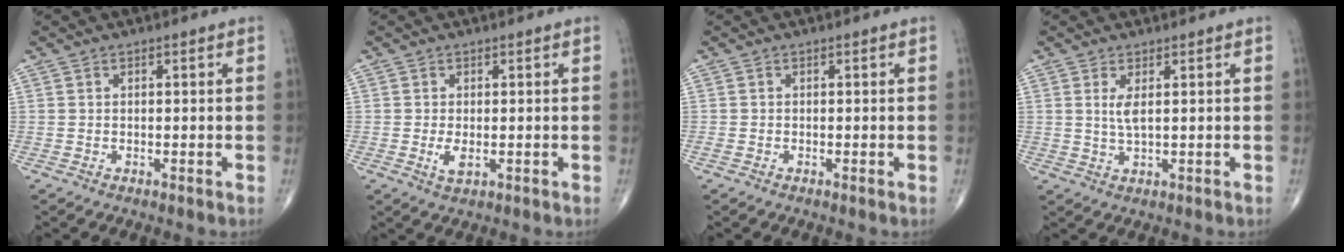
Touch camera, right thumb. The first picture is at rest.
{"total": 2.4, "force": [-0.4, 1.1, 2.1], "torque": [-0.044, -0.007, -0.006]}
{"total": 0.7, "force": [-0.3, 0.3, 0.6], "torque": [-0.017, -0.004, -0.009]}
{"total": 2.9, "force": [0.8, 0.7, 2.7], "torque": [-0.059, -0.010, 0.023]}